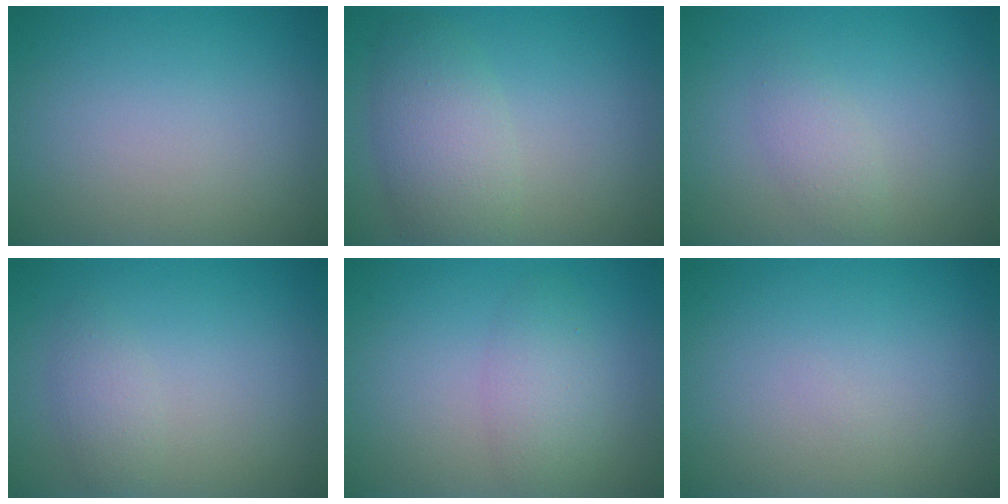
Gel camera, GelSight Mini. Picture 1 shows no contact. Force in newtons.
{"total": 4.5, "press": 4.5, "slide": 0.3}
{"total": 1.7, "press": 1.7, "slide": 0.0}
{"total": 1.6, "press": 1.6, "slide": 0.1}
{"total": 2.7, "press": 2.7, "slide": 0.2}
{"total": 0.0}